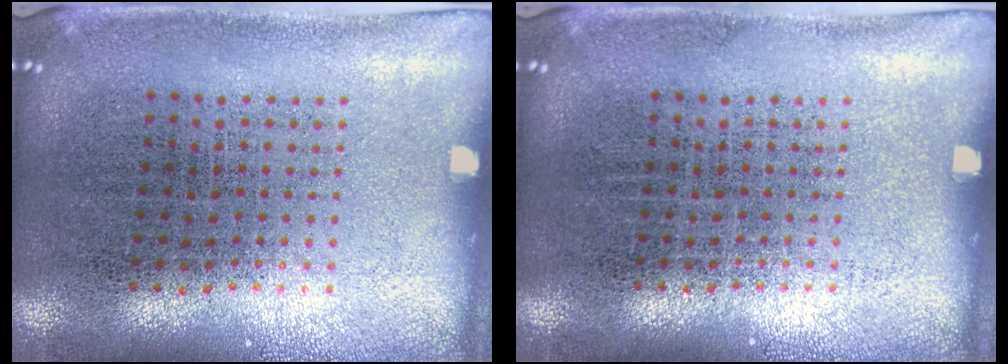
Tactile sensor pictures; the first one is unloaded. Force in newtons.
{"total": 0.0}